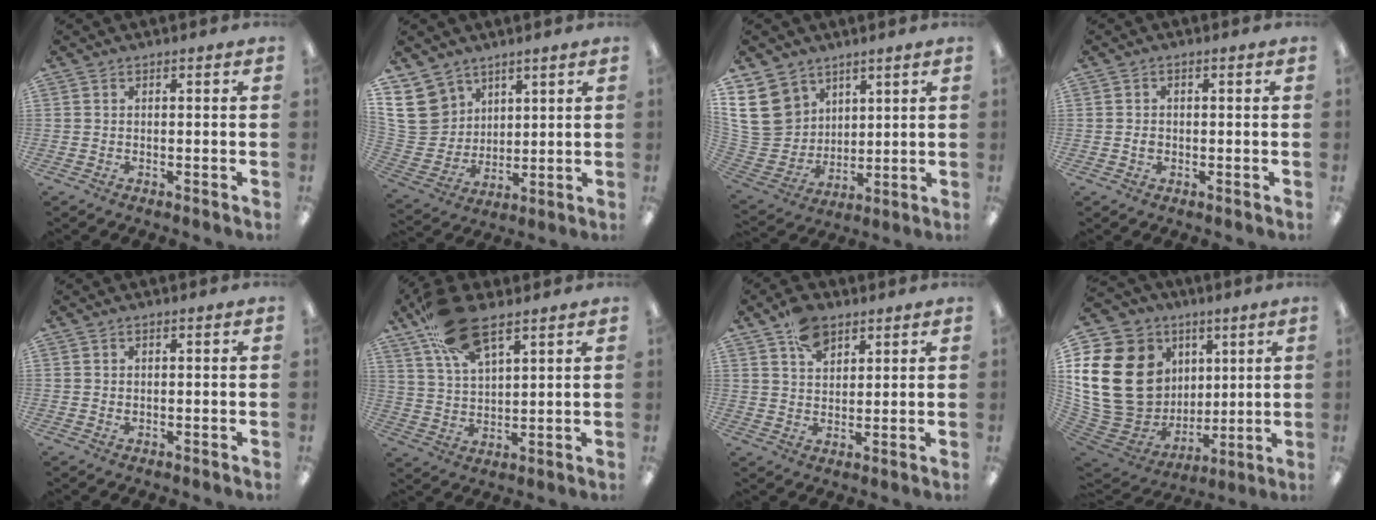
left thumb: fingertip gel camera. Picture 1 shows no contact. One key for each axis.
{"total": 12.9, "fx": 7.0, "fy": 10.1, "fz": 4.0, "tx": -0.098, "ty": -0.034, "tz": 0.142}
{"total": 15.3, "fx": 7.0, "fy": 12.2, "fz": 5.9, "tx": -0.152, "ty": -0.040, "tz": 0.139}
{"total": 1.0, "fx": -0.2, "fy": 0.7, "fz": 0.6, "tx": -0.013, "ty": 0.001, "tz": -0.004}
{"total": 0.6, "fx": 0.2, "fy": 0.4, "fz": 0.5, "tx": -0.011, "ty": 0.001, "tz": 0.004}
{"total": 16.3, "fx": 10.2, "fy": 6.9, "fz": 10.6, "tx": -0.197, "ty": -0.027, "tz": 0.182}
{"total": 7.3, "fx": 4.6, "fy": 4.4, "fz": 3.6, "tx": -0.061, "ty": -0.010, "tz": 0.085}
{"total": 23.8, "fx": 5.1, "fy": 19.0, "fz": 13.3, "tx": -0.302, "ty": -0.044, "tz": 0.133}